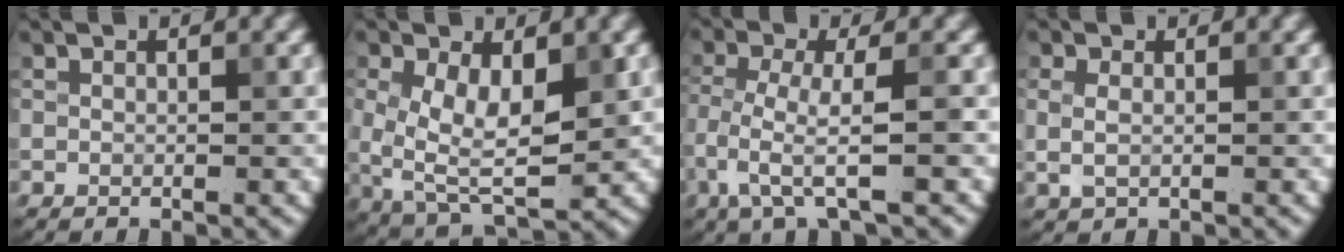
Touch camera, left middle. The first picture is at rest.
{"total": 7.1, "force": [0.5, 3.6, 6.1], "torque": [-0.119, -0.007, 0.011]}
{"total": 4.4, "force": [-2.0, 0.7, 3.8], "torque": [-0.076, -0.005, -0.045]}
{"total": 1.6, "force": [0.1, 1.0, 1.3], "torque": [-0.028, -0.001, 0.002]}